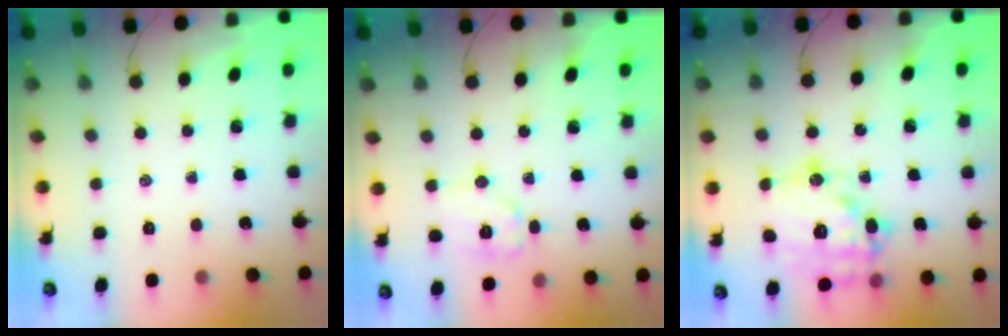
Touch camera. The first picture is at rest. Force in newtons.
{"total": 8.5, "press": 8.5, "slide": 0.1}
{"total": 19.7, "press": 19.6, "slide": 2.6}